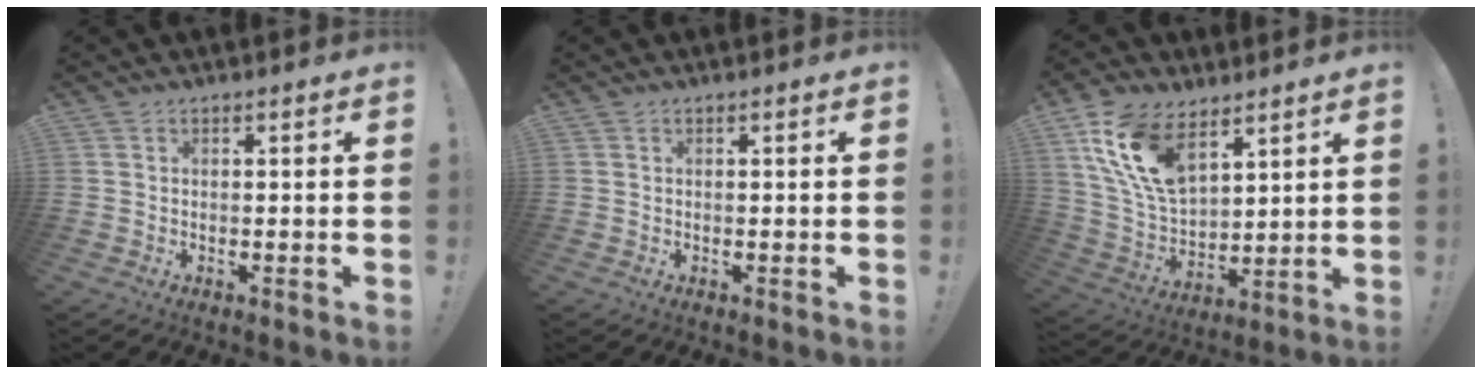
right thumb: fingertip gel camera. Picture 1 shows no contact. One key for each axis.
{"total": 0.0}
{"total": 17.6, "fx": 9.6, "fy": 10.3, "fz": 10.6, "tx": -0.231, "ty": -0.044, "tz": 0.182}